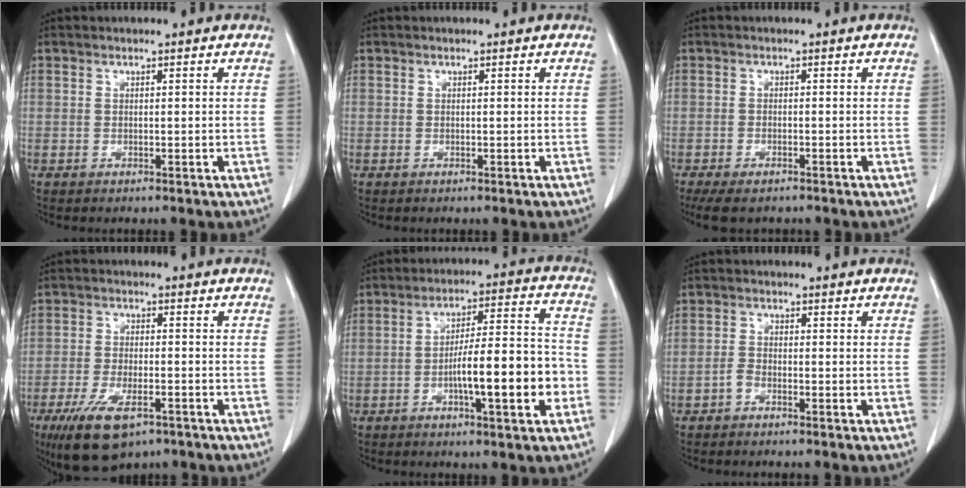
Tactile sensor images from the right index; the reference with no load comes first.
{"total": 0.0}
{"total": 6.4, "force": [-5.1, 2.3, 3.2], "torque": [-0.048, -0.009, -0.077]}
{"total": 10.4, "force": [-6.4, 3.9, 7.2], "torque": [-0.137, -0.017, -0.106]}
{"total": 12.7, "force": [-3.7, 1.7, 12.0], "torque": [-0.190, 0.017, -0.055]}
{"total": 1.4, "force": [-1.1, 0.5, 0.8], "torque": [-0.015, 0.003, -0.021]}